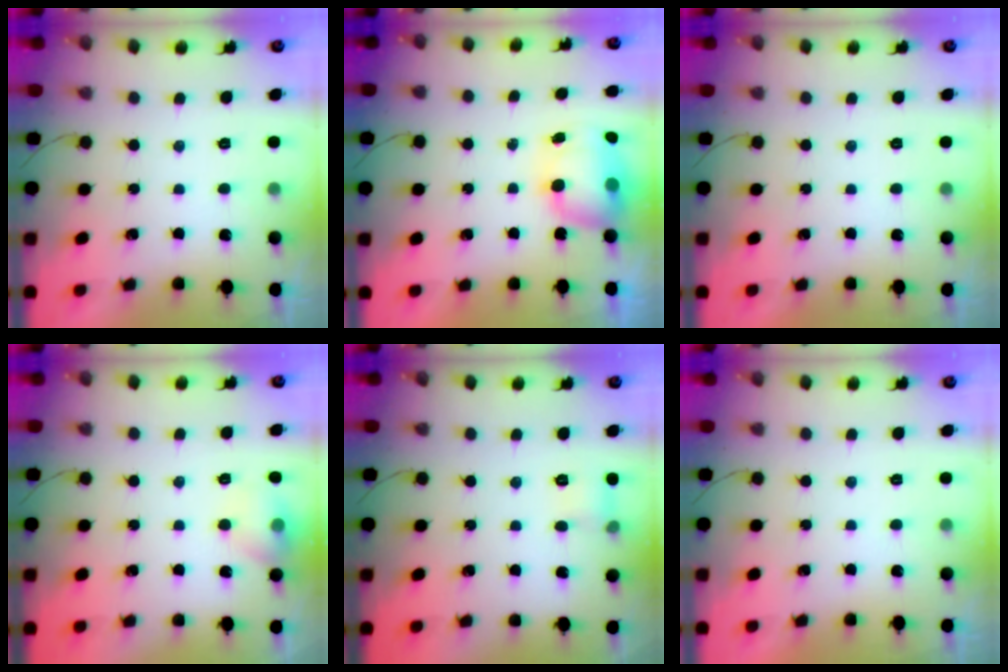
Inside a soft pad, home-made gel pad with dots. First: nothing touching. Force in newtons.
{"total": 8.1, "press": 7.9, "slide": 1.9}
{"total": 0.0}
{"total": 8.9, "press": 8.8, "slide": 1.4}
{"total": 6.1, "press": 5.8, "slide": 2.1}
{"total": 0.0}